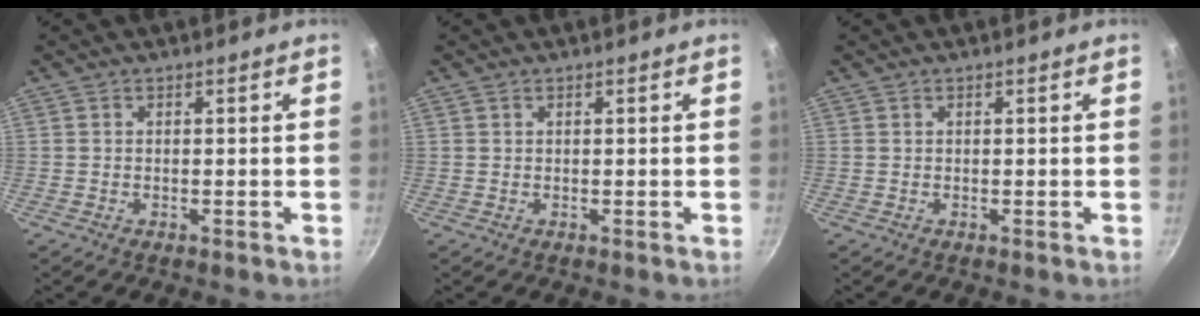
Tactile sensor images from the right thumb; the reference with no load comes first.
{"total": 0.0}
{"total": 0.0}